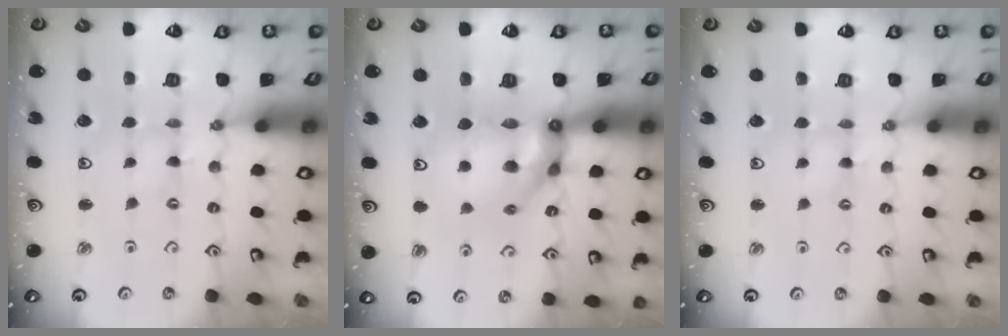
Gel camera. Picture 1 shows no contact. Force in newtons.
{"total": 15.2, "press": 15.1, "slide": 1.9}
{"total": 1.0, "press": 1.0, "slide": 0.2}